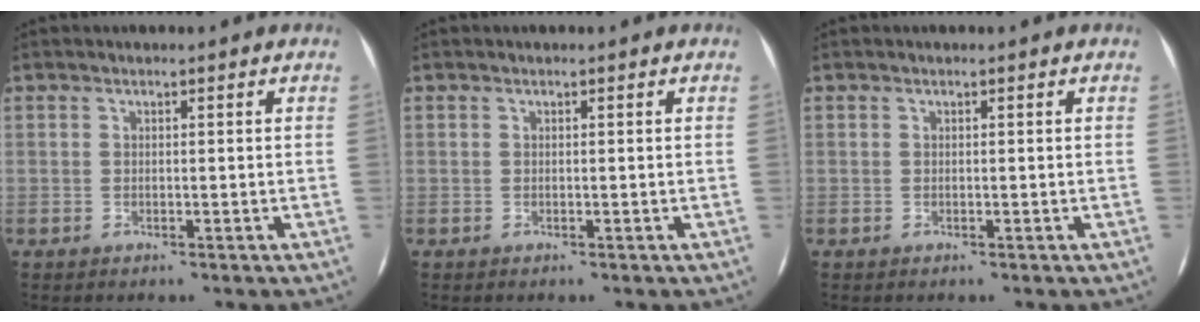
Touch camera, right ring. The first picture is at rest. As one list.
[{"total": 0.0}, {"total": 0.0}]